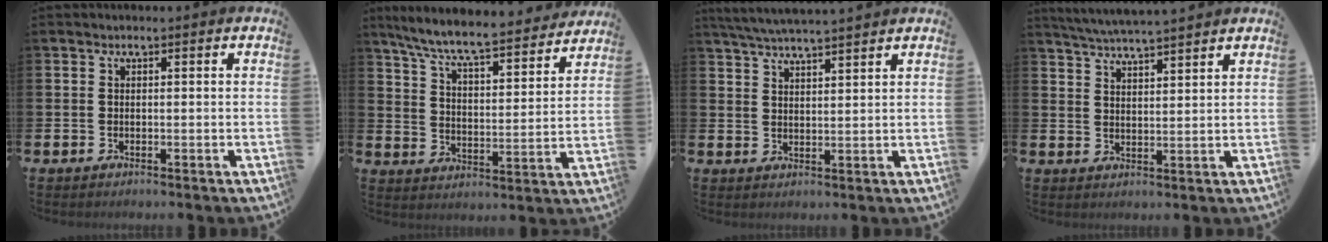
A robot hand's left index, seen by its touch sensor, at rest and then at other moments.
{"total": 8.1, "force": [7.5, 0.7, 3.0], "torque": [-0.093, -0.056, 0.127]}
{"total": 4.5, "force": [4.3, -0.2, 1.1], "torque": [-0.036, -0.015, 0.079]}
{"total": 4.8, "force": [4.7, -0.3, 0.8], "torque": [-0.031, -0.024, 0.086]}